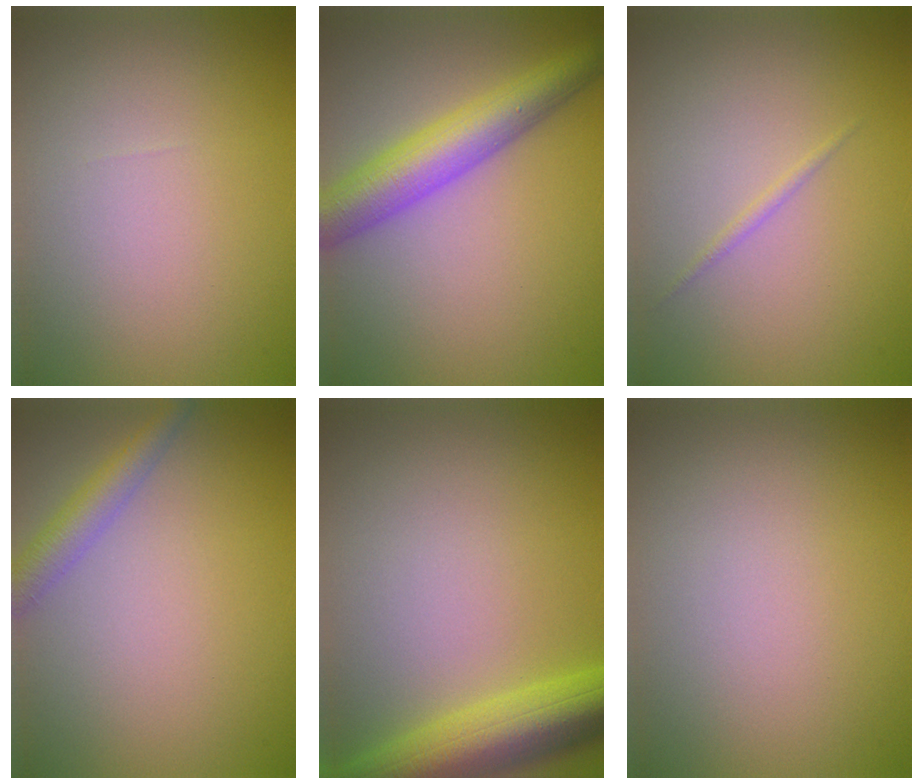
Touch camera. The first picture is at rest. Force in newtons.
{"total": 6.3, "press": 6.3, "slide": 0.2}
{"total": 0.6, "press": 0.6, "slide": 0.0}
{"total": 2.8, "press": 2.8, "slide": 0.2}
{"total": 7.7, "press": 7.7, "slide": 0.3}
{"total": 0.0}